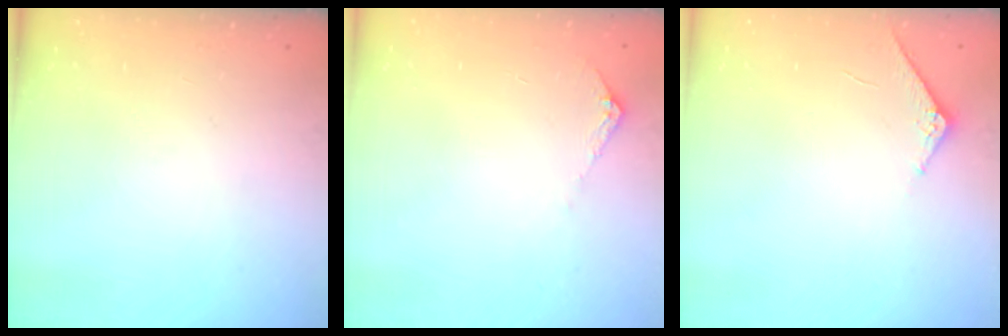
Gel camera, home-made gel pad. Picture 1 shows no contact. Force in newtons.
{"total": 5.8, "press": 5.8, "slide": 0.8}
{"total": 3.9, "press": 3.9, "slide": 0.5}